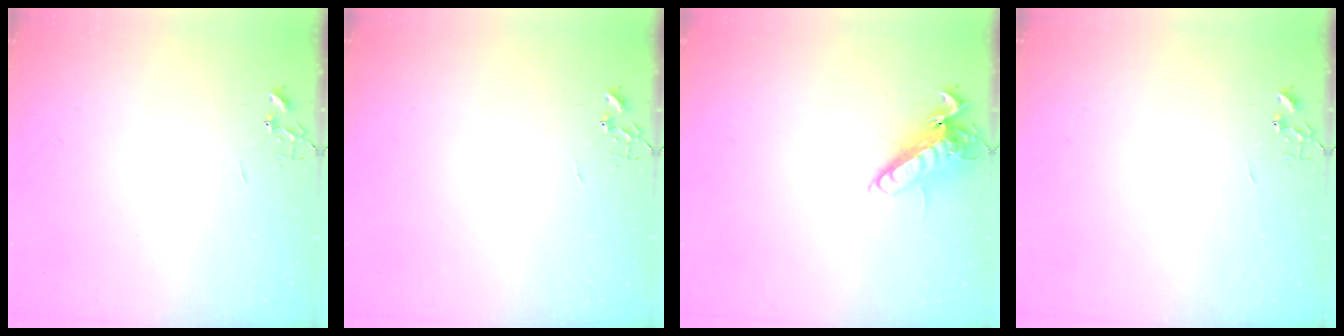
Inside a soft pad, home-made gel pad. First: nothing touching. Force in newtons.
{"total": 0.0}
{"total": 13.3, "press": 13.2, "slide": 1.8}
{"total": 0.0}